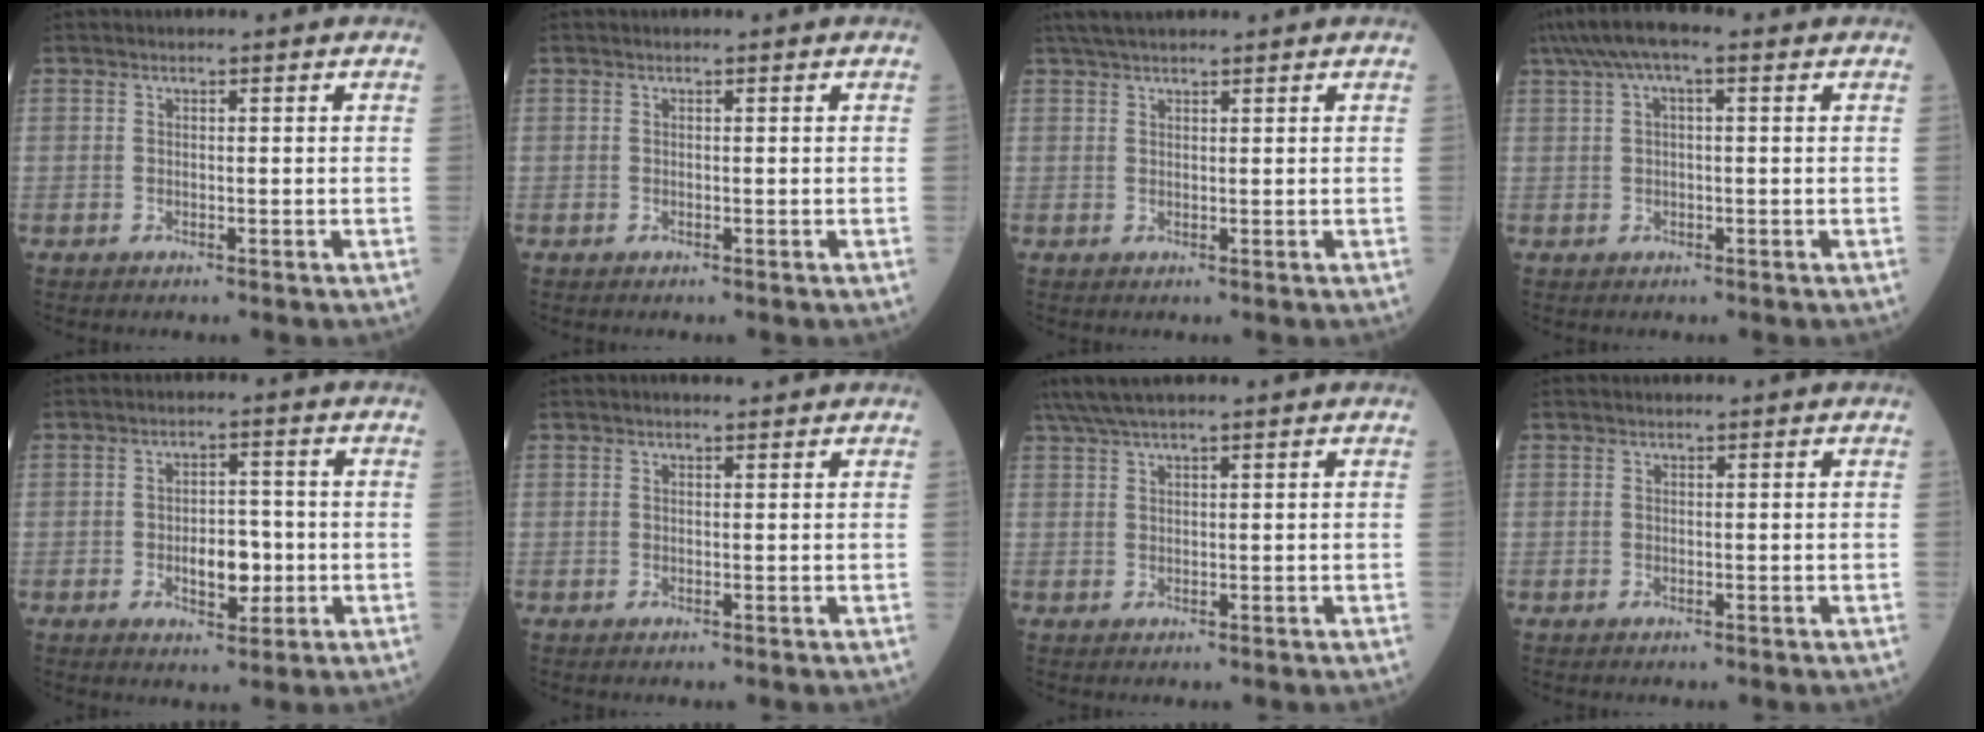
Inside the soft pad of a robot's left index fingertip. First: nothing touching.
{"total": 0.0}
{"total": 4.8, "force": [4.1, 0.7, 2.4], "torque": [-0.040, 0.034, 0.073]}
{"total": 6.3, "force": [3.2, 1.5, 5.2], "torque": [-0.106, 0.040, 0.053]}
{"total": 5.5, "force": [-1.2, 2.8, 4.6], "torque": [-0.074, 0.005, -0.014]}
{"total": 0.8, "force": [0.6, 0.1, 0.4], "torque": [-0.015, 0.004, 0.009]}
{"total": 5.0, "force": [4.1, -0.1, 2.9], "torque": [-0.058, 0.034, 0.081]}
{"total": 0.0}